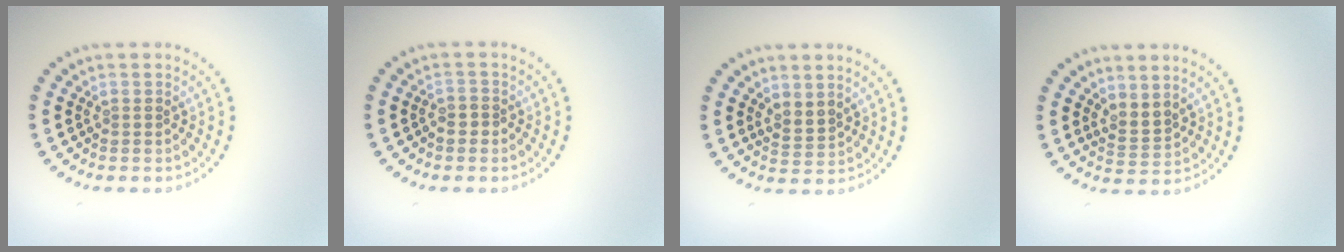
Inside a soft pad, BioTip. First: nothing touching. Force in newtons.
{"total": 1.3, "press": 1.2, "slide": 0.5}
{"total": 1.6, "press": 1.3, "slide": 1.0}
{"total": 1.8, "press": 1.4, "slide": 1.2}